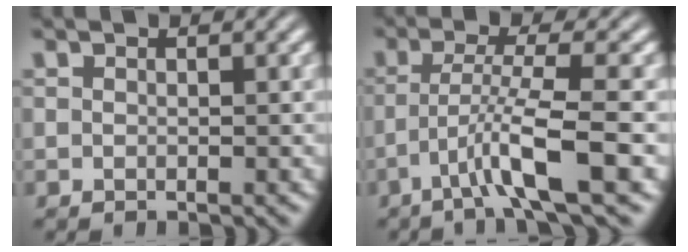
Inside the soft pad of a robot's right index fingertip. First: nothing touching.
{"total": 4.6, "force": [-1.9, -0.7, 4.1], "torque": [-0.074, -0.010, -0.024]}